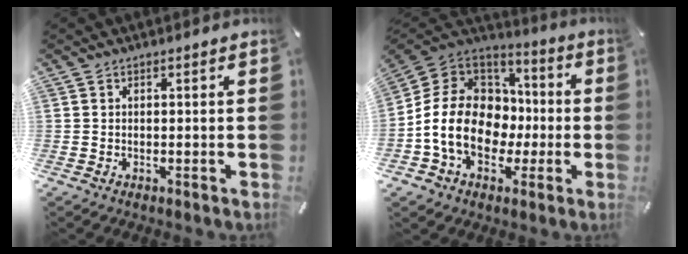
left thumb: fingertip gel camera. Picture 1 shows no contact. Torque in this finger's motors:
{"motor_torque": [2.28, 2.72, 1.60, 1.14, 0.73]}